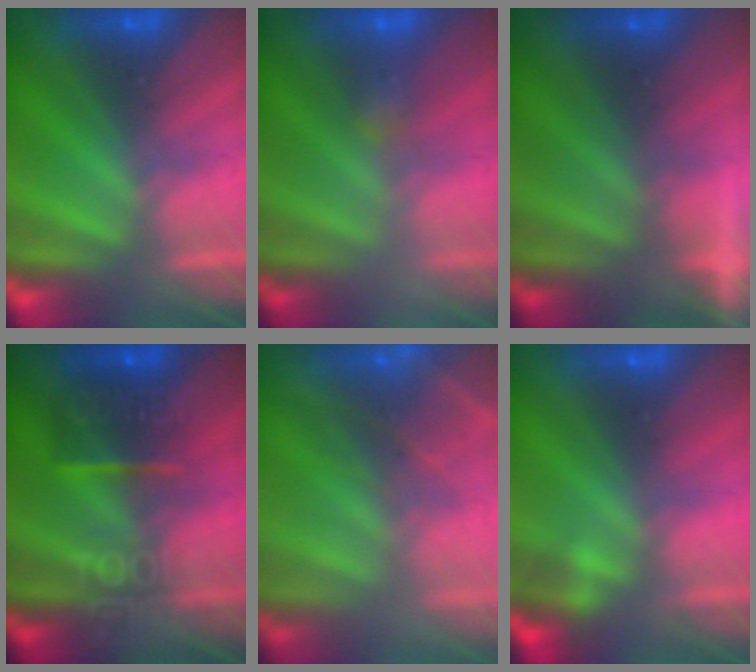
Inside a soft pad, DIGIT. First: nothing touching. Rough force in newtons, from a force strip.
{"total": 2.2}
{"total": 5.8}
{"total": 8.3}
{"total": 5.5}
{"total": 2.2}